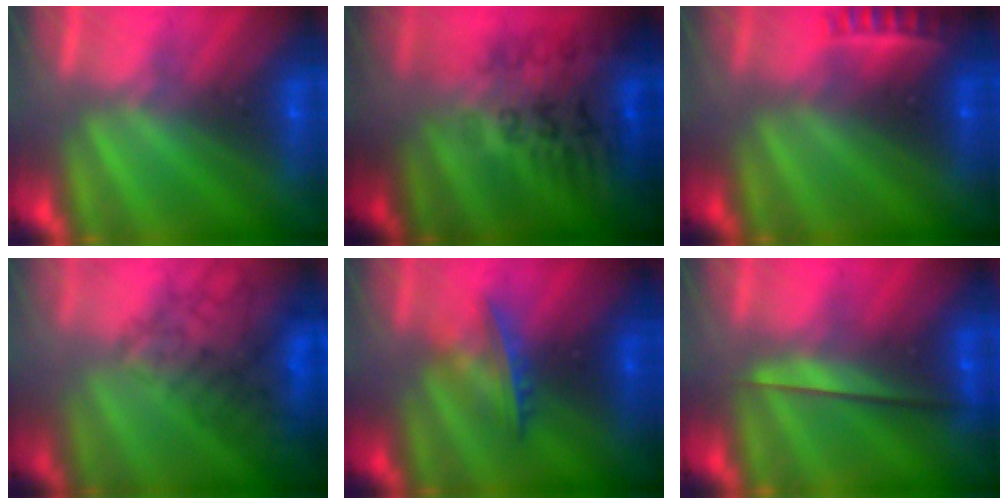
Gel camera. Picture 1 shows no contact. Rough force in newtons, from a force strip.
{"total": 2.9}
{"total": 2.3}
{"total": 4.5}
{"total": 3.7}
{"total": 2.2}